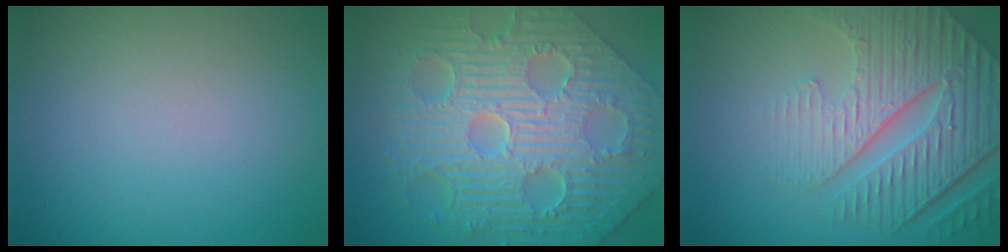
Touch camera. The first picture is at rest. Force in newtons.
{"total": 12.0, "press": 8.0, "slide": 8.9}
{"total": 7.6, "press": 5.7, "slide": 5.1}